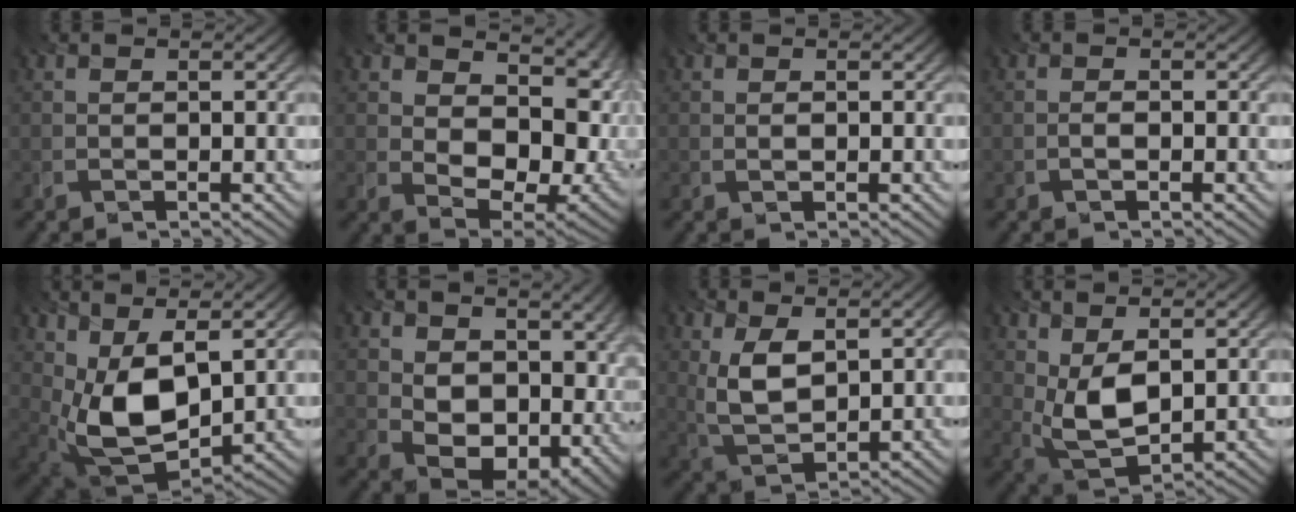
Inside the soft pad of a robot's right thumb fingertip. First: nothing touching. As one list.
[{"total": 13.4, "force": [2.2, 8.9, 9.8], "torque": [-0.157, -0.004, 0.064]}, {"total": 0.7, "force": [0.2, 0.3, 0.6], "torque": [-0.015, 0.000, 0.005]}, {"total": 0.9, "force": [-0.3, 0.3, 0.8], "torque": [-0.019, 0.004, -0.006]}, {"total": 10.6, "force": [2.4, 5.8, 8.6], "torque": [-0.192, -0.014, 0.052]}, {"total": 13.0, "force": [2.7, 8.9, 9.1], "torque": [-0.178, -0.020, 0.056]}, {"total": 6.6, "force": [2.1, 3.4, 5.2], "torque": [-0.124, -0.002, 0.051]}, {"total": 7.4, "force": [1.8, 4.1, 5.9], "torque": [-0.143, -0.005, 0.039]}]